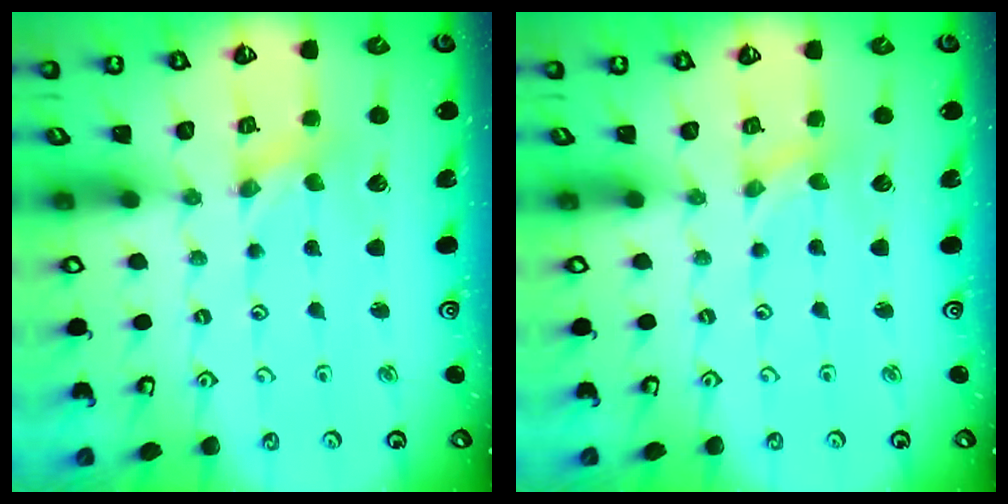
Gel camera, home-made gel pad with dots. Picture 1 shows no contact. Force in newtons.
{"total": 0.0}